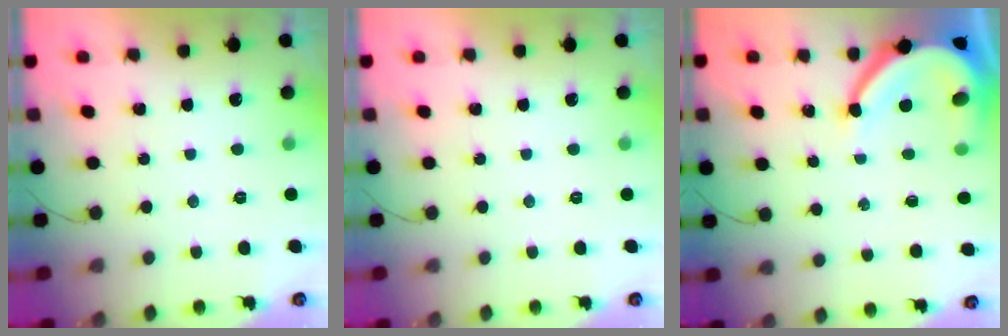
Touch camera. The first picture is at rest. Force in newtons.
{"total": 0.0}
{"total": 10.2, "press": 10.1, "slide": 1.1}